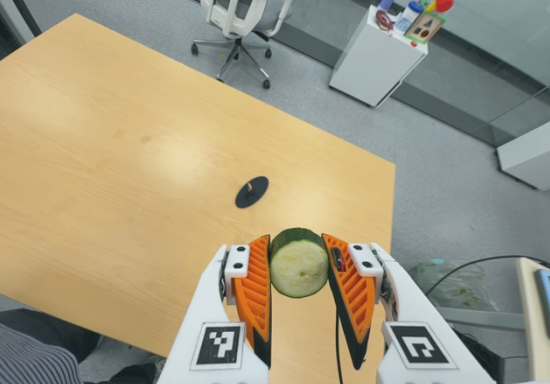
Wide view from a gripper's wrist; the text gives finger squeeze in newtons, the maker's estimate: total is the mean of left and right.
{"total": 12.3, "left": 11.4, "right": 13.3}